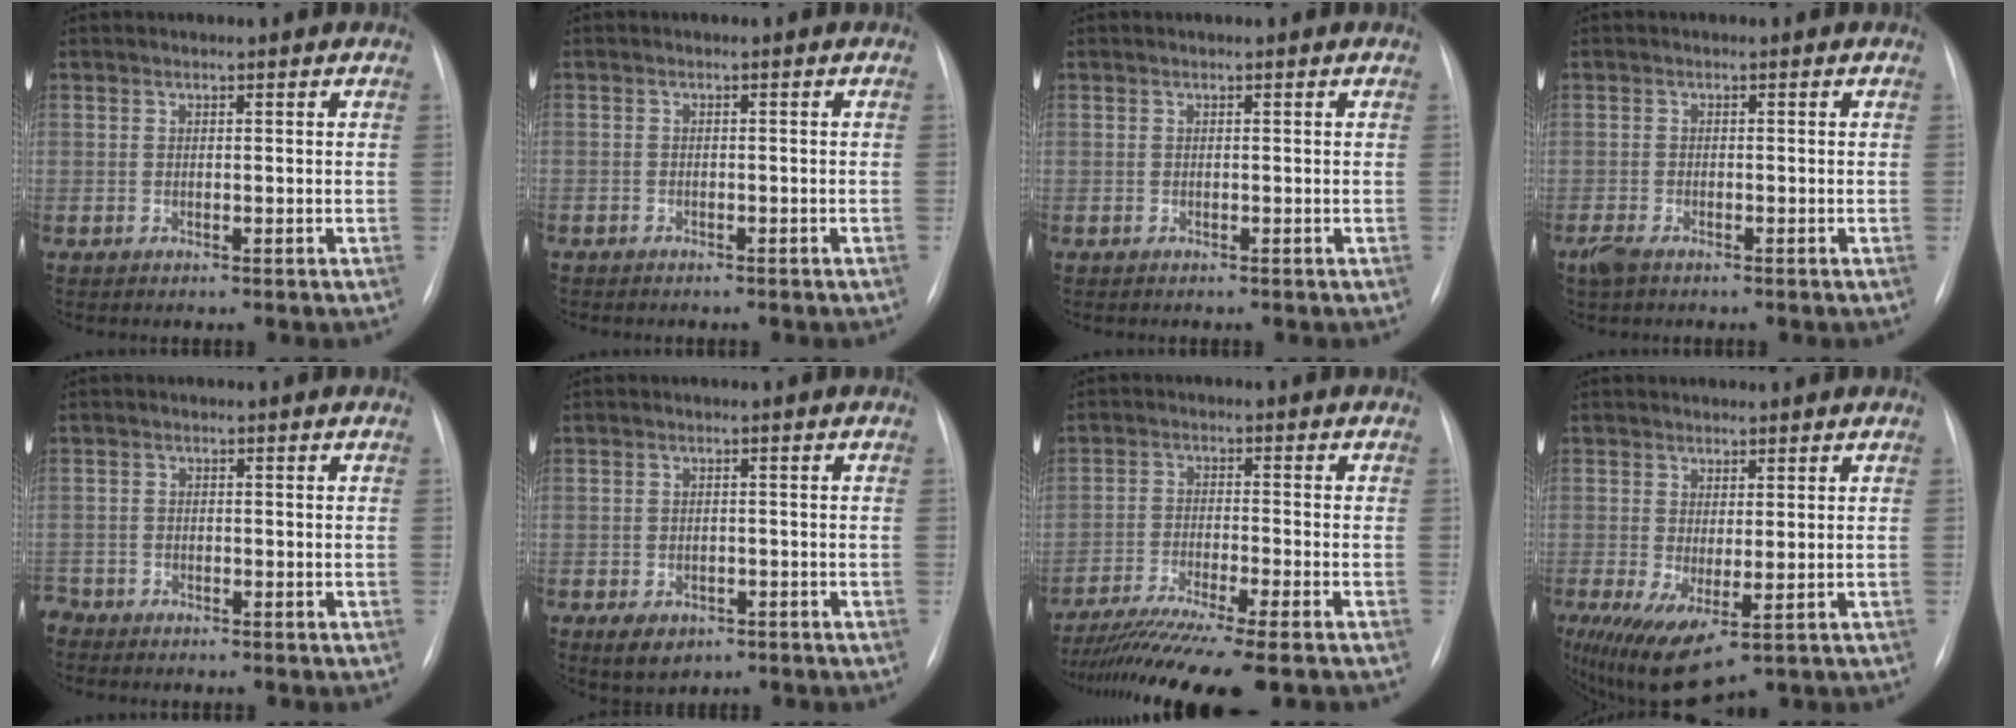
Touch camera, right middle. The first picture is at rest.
{"total": 1.9, "force": [-1.5, 0.9, 0.7], "torque": [-0.011, 0.000, -0.013]}
{"total": 0.0}
{"total": 2.6, "force": [-1.8, 0.9, 1.6], "torque": [-0.039, -0.007, -0.031]}
{"total": 2.3, "force": [-2.1, 0.9, -0.1], "torque": [0.004, -0.001, -0.038]}
{"total": 4.2, "force": [-2.4, 2.7, 2.0], "torque": [-0.034, -0.002, -0.027]}
{"total": 13.0, "force": [-10.6, -0.8, 7.5], "torque": [-0.119, -0.037, -0.167]}
{"total": 8.1, "force": [-1.8, 2.8, 7.4], "torque": [-0.129, -0.020, -0.010]}